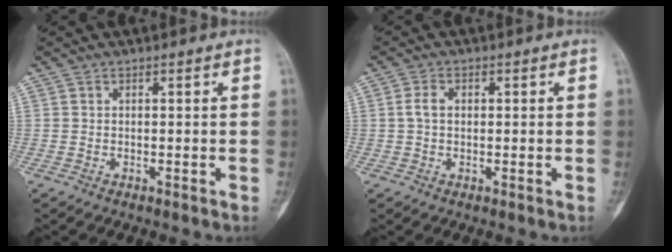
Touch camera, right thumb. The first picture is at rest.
{"total": 2.8, "force": [0.3, 1.8, 2.1], "torque": [-0.046, 0.008, 0.002]}